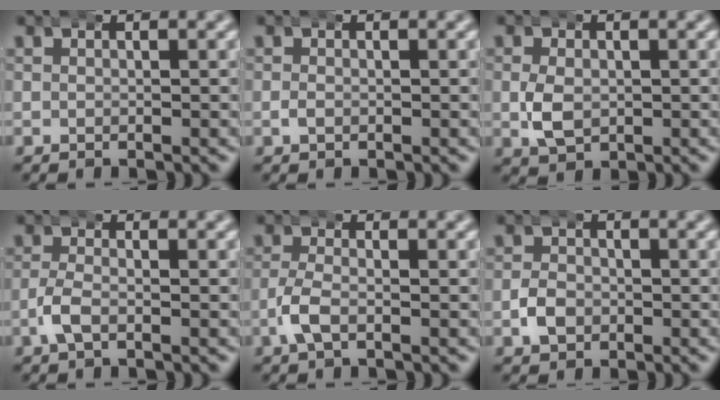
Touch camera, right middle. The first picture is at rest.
{"total": 0.7, "force": [-0.4, 0.4, 0.4], "torque": [-0.017, -0.002, -0.003]}
{"total": 3.0, "force": [-0.4, 2.1, 2.0], "torque": [-0.050, -0.008, 0.002]}
{"total": 2.3, "force": [-1.0, 1.0, 1.8], "torque": [-0.048, -0.005, -0.018]}
{"total": 2.6, "force": [-1.1, 1.1, 2.1], "torque": [-0.054, -0.006, -0.019]}
{"total": 1.8, "force": [-0.8, 1.4, 0.9], "torque": [-0.023, -0.001, -0.013]}